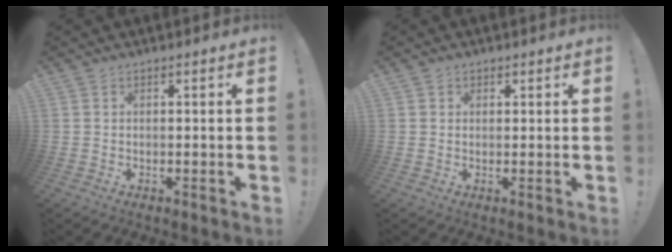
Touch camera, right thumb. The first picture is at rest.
{"total": 1.2, "force": [0.7, 1.0, 0.1], "torque": [0.004, -0.002, 0.012]}